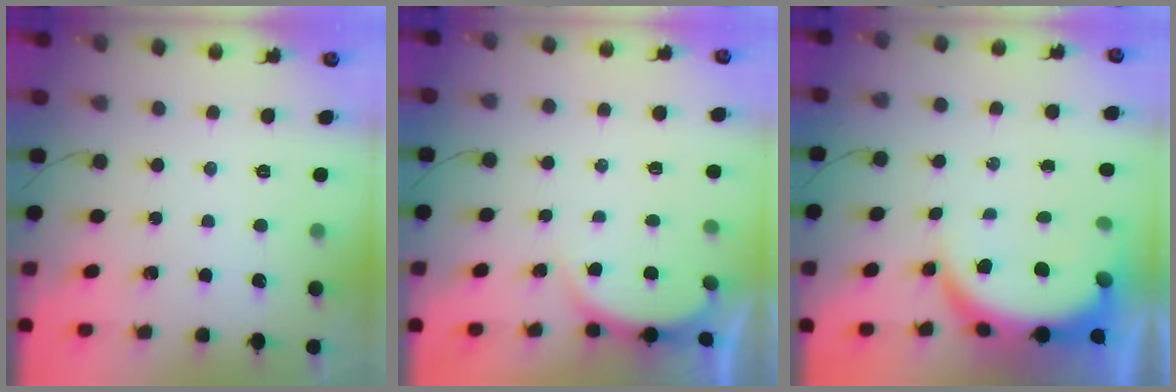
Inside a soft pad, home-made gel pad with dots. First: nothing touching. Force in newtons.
{"total": 3.1, "press": 3.1, "slide": 0.5}
{"total": 9.3, "press": 9.2, "slide": 1.1}